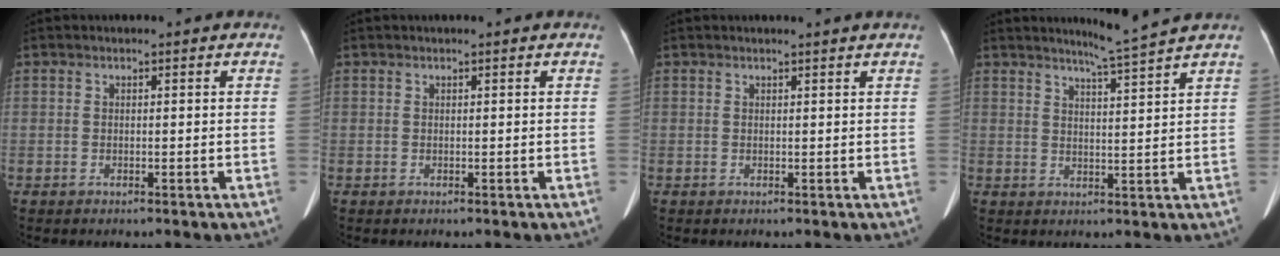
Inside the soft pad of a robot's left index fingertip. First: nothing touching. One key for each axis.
{"total": 0.0}
{"total": 1.4, "fx": 1.3, "fy": -0.4, "fz": 0.4, "tx": -0.015, "ty": 0.000, "tz": 0.017}
{"total": 4.8, "fx": 4.2, "fy": -1.7, "fz": 1.4, "tx": -0.031, "ty": -0.015, "tz": 0.070}